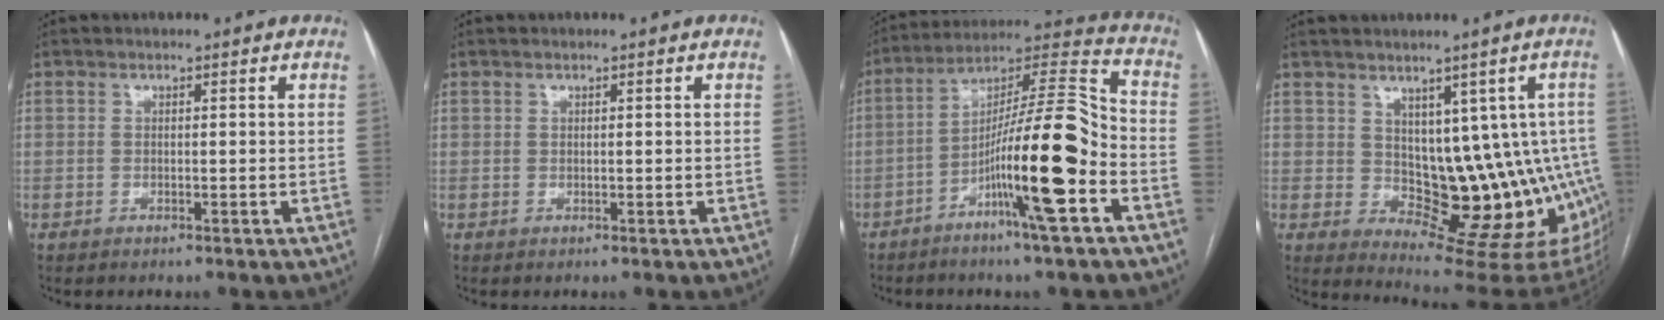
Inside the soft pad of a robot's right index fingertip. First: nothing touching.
{"total": 0.0}
{"total": 16.5, "force": [-6.3, 0.6, 15.3], "torque": [-0.261, 0.011, -0.109]}
{"total": 12.7, "force": [0.7, 7.3, 10.3], "torque": [-0.098, 0.012, 0.027]}